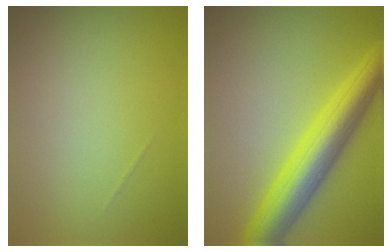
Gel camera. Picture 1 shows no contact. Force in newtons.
{"total": 7.2, "press": 7.2, "slide": 0.2}